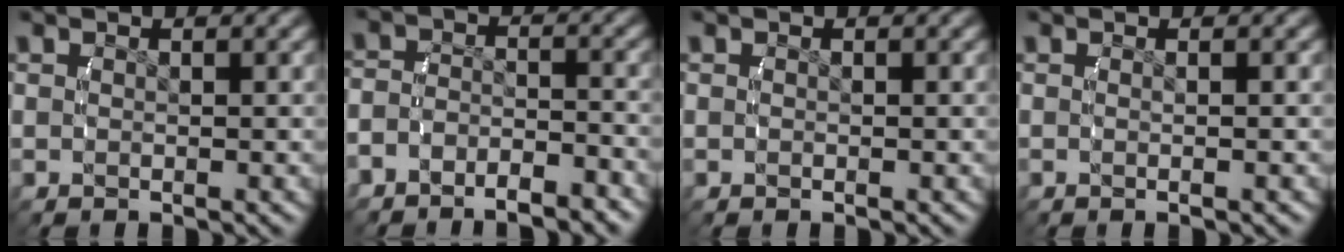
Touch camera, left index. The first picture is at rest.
{"total": 4.6, "force": [-3.8, 2.2, 1.2], "torque": [-0.022, -0.008, -0.066]}
{"total": 0.0}
{"total": 0.9, "force": [-0.5, -0.3, 0.7], "torque": [-0.016, 0.003, -0.009]}